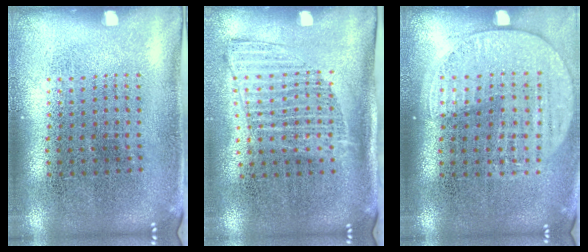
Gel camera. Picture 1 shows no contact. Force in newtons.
{"total": 1.3, "press": 1.1, "slide": 0.7}
{"total": 1.4, "press": 1.3, "slide": 0.5}